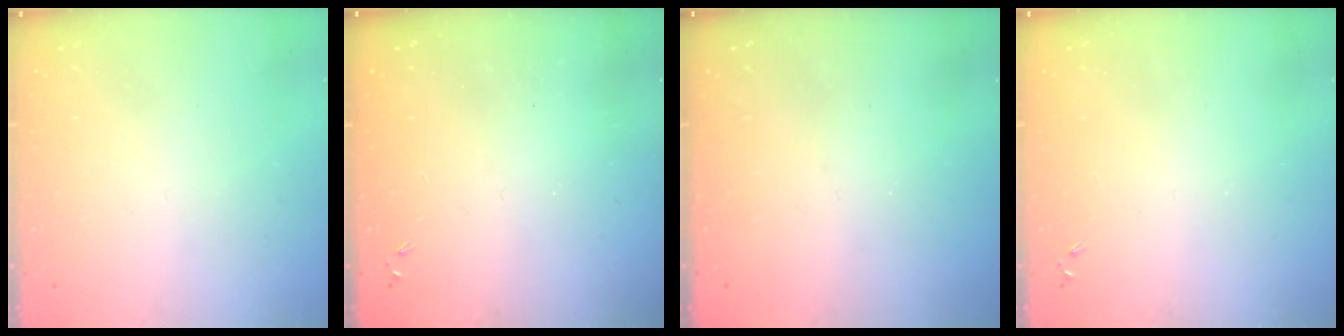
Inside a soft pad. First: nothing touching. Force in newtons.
{"total": 0.0}
{"total": 0.0}
{"total": 0.0}